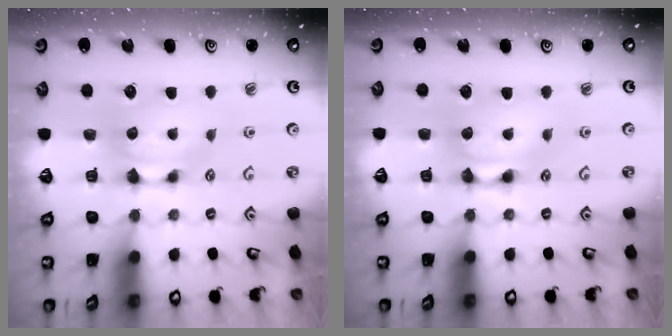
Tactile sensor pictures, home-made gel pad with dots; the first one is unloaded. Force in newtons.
{"total": 2.2, "press": 2.2, "slide": 0.1}